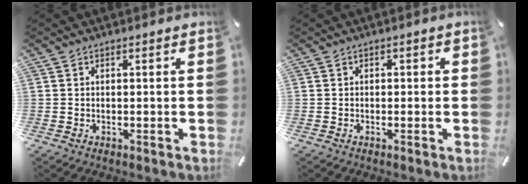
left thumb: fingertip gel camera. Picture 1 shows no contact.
{"total": 1.0, "force": [-0.6, 0.7, 0.2], "torque": [-0.004, 0.004, -0.014]}